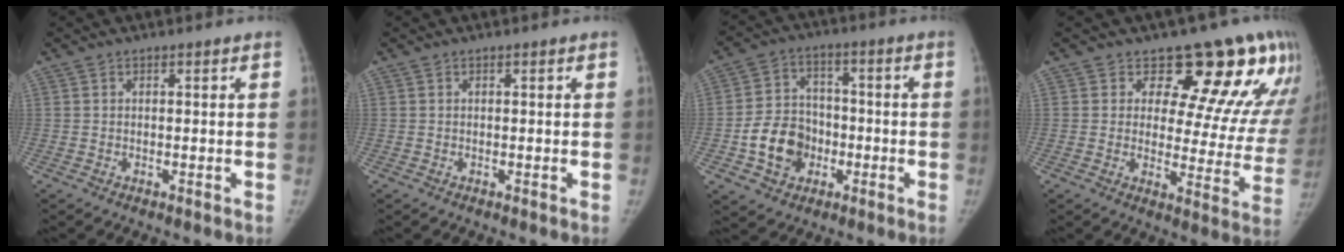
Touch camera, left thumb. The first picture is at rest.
{"total": 0.0}
{"total": 11.5, "force": [-3.2, 9.4, 5.7], "torque": [-0.067, 0.023, -0.057]}
{"total": 17.3, "force": [11.9, 7.7, 9.9], "torque": [-0.064, -0.070, 0.132]}